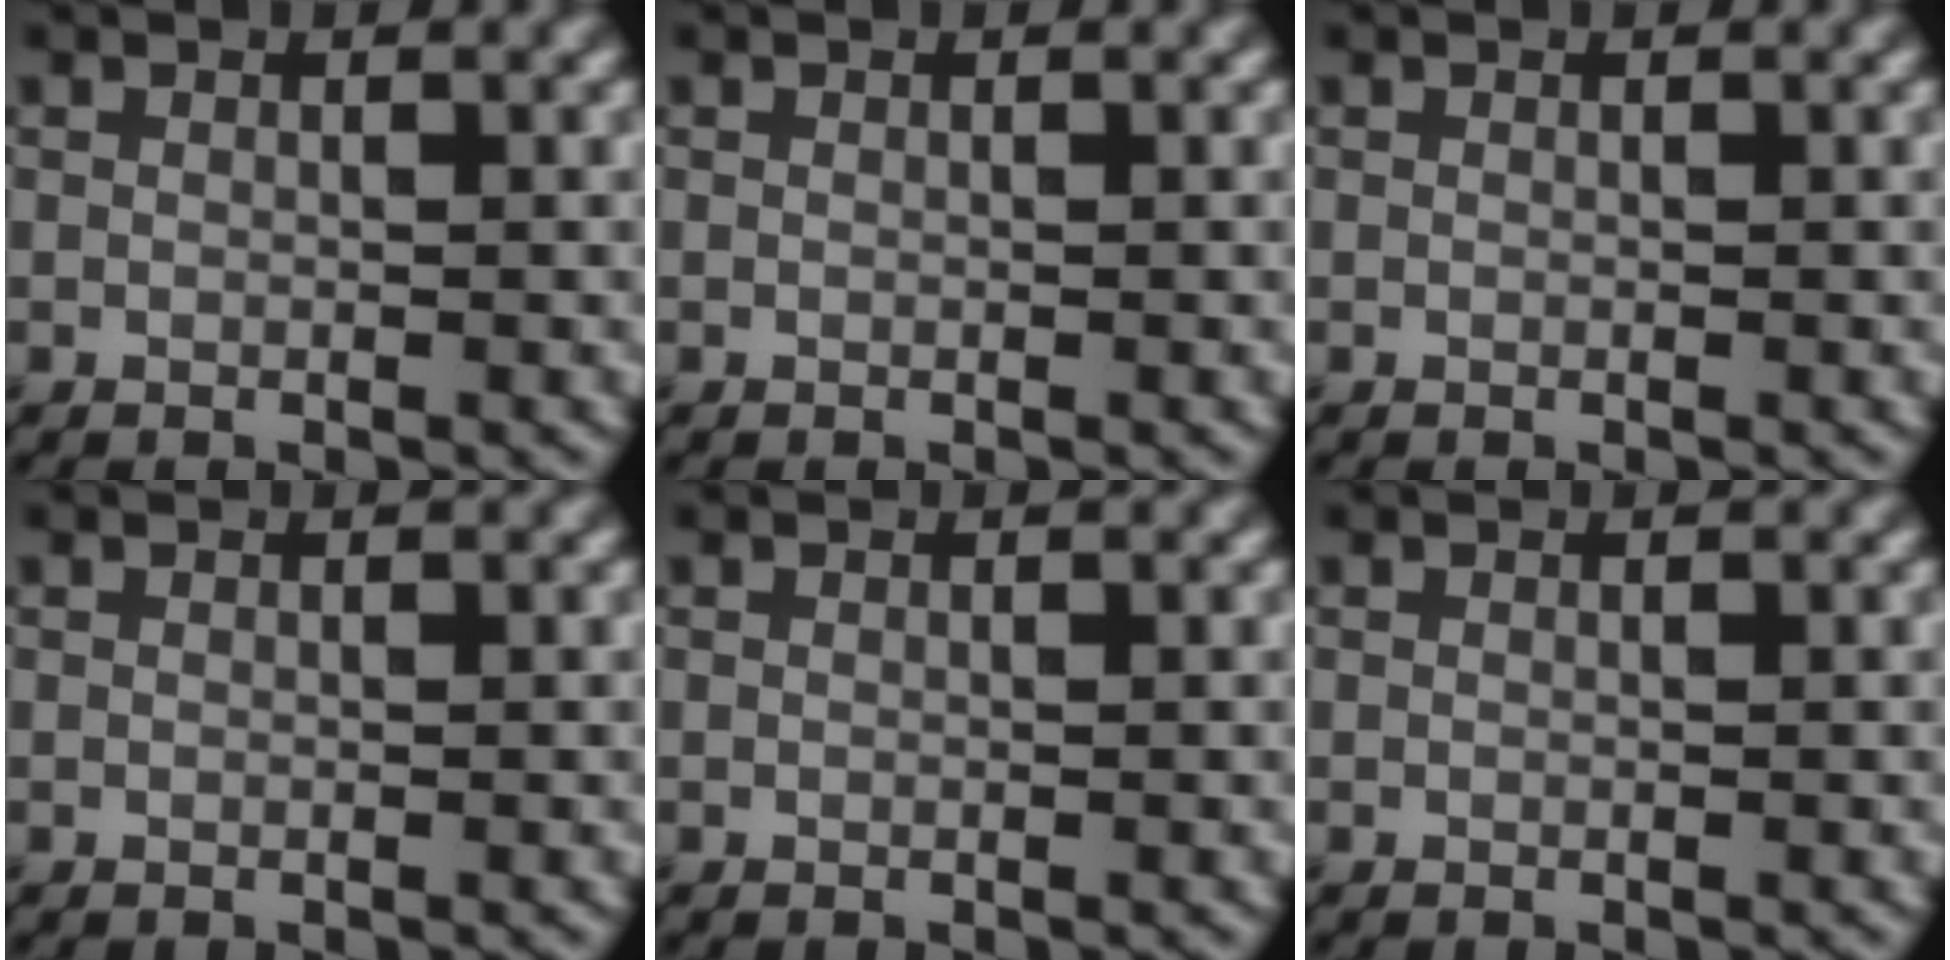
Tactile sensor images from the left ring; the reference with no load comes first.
{"total": 0.0}
{"total": 0.0}
{"total": 0.0}
{"total": 0.0}
{"total": 0.0}